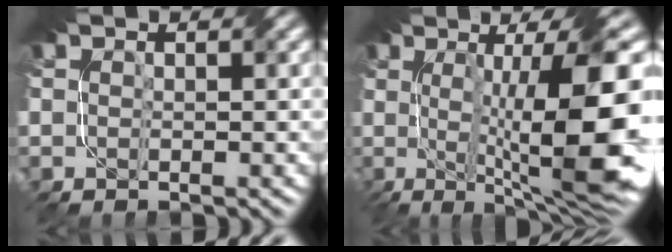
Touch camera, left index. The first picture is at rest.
{"total": 14.2, "force": [0.1, 3.1, 13.8], "torque": [-0.182, 0.000, 0.010]}